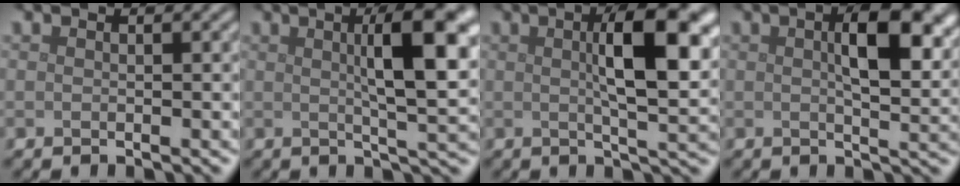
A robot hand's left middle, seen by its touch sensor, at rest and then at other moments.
{"total": 8.7, "force": [2.1, 2.1, 8.2], "torque": [-0.101, 0.012, 0.030]}
{"total": 9.3, "force": [2.0, 2.7, 8.7], "torque": [-0.120, 0.009, 0.029]}
{"total": 7.8, "force": [2.0, 3.0, 6.9], "torque": [-0.097, 0.006, 0.032]}